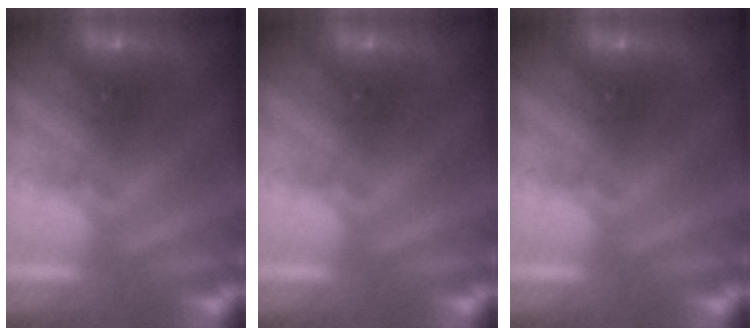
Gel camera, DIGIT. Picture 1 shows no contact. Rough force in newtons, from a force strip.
{"total": 0.0}
{"total": 0.0}